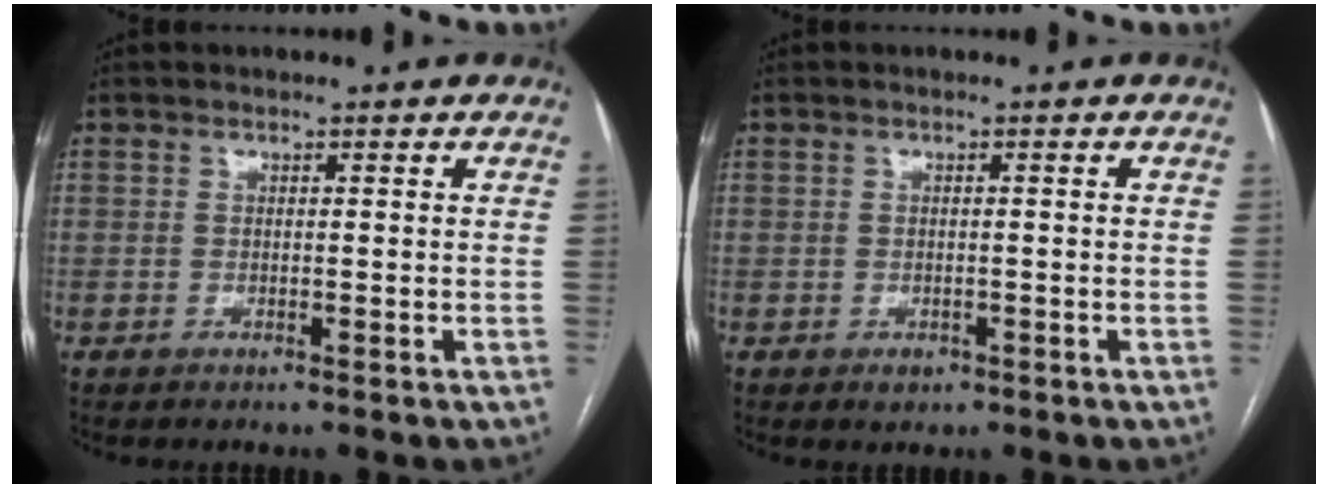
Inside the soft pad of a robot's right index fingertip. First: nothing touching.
{"total": 1.6, "force": [-0.7, 1.3, 0.5], "torque": [-0.004, 0.002, -0.005]}